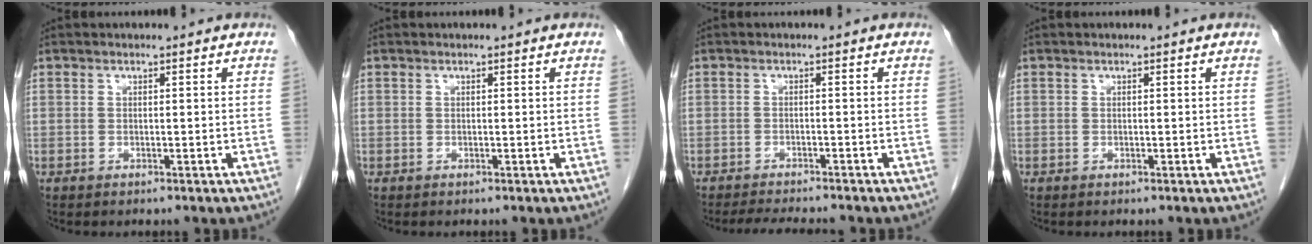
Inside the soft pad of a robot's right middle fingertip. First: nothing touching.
{"total": 0.0}
{"total": 6.3, "force": [-5.8, 0.5, 2.4], "torque": [-0.037, -0.014, -0.086]}
{"total": 0.0}